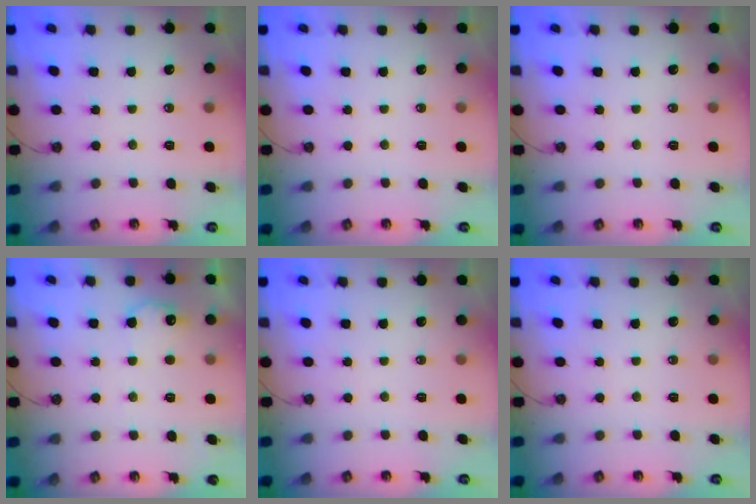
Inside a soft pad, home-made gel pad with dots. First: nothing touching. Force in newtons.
{"total": 0.0}
{"total": 0.0}
{"total": 8.7, "press": 8.7, "slide": 0.5}
{"total": 0.0}
{"total": 0.0}